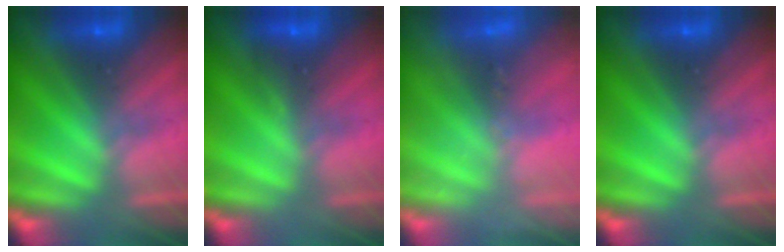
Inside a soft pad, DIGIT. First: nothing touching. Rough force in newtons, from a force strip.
{"total": 2.9}
{"total": 2.4}
{"total": 0.0}